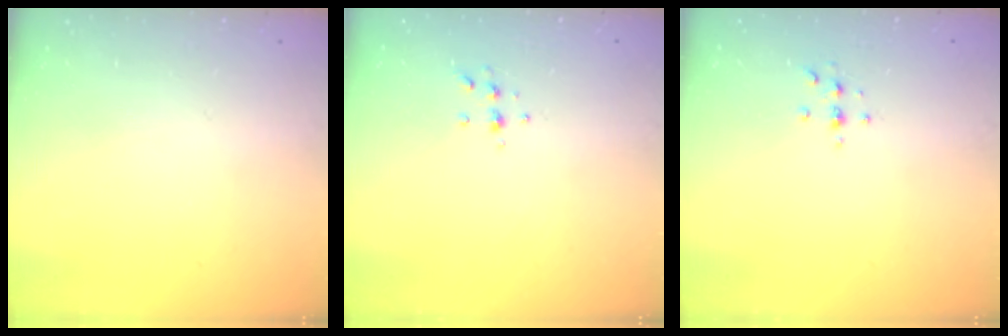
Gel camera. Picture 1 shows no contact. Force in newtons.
{"total": 5.4, "press": 5.4, "slide": 0.7}
{"total": 3.0, "press": 3.0, "slide": 0.3}